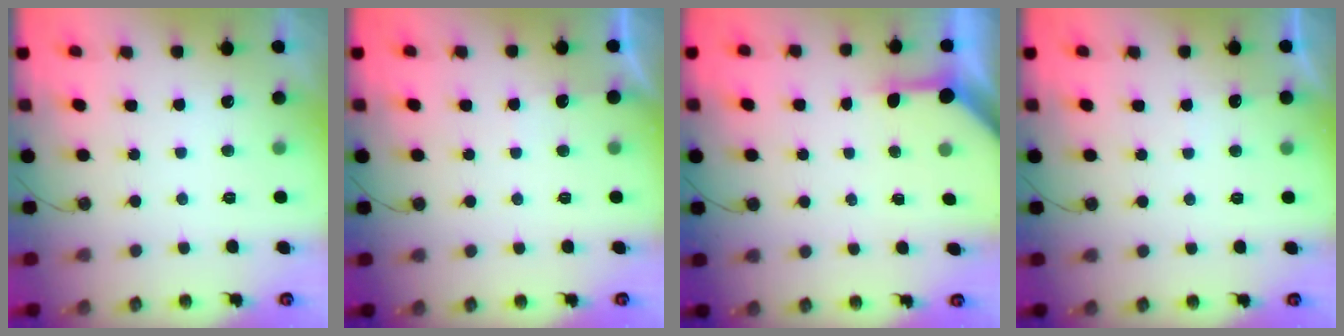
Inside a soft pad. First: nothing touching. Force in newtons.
{"total": 2.2, "press": 2.2, "slide": 0.3}
{"total": 3.8, "press": 3.8, "slide": 0.4}
{"total": 2.5, "press": 2.5, "slide": 0.3}